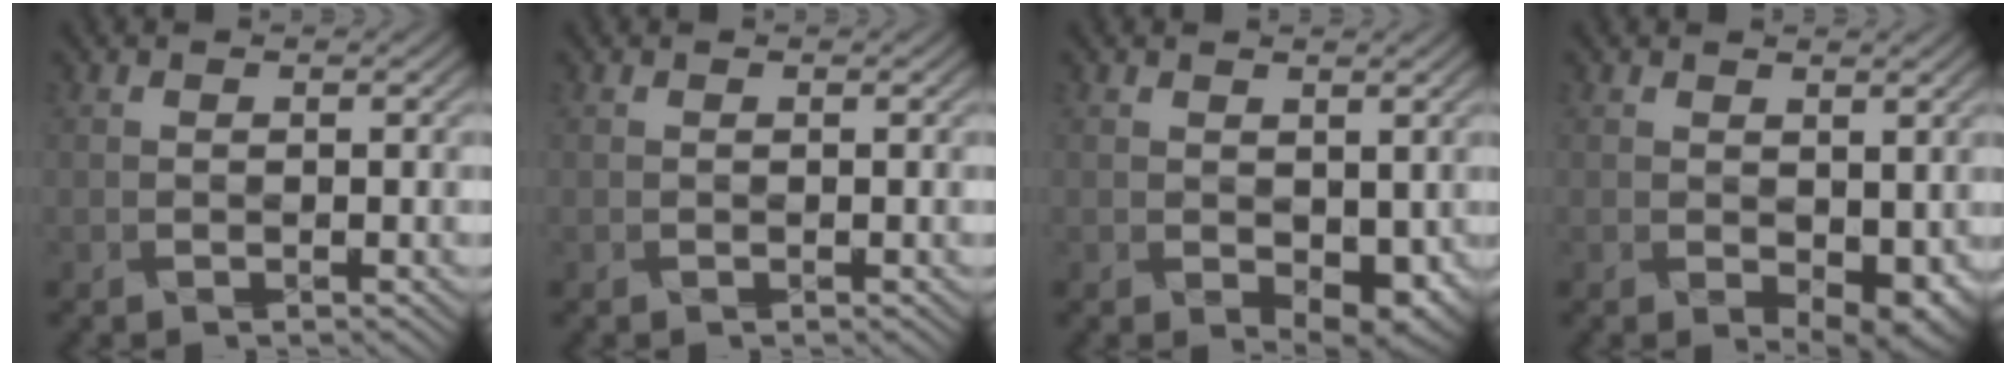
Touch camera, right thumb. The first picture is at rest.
{"total": 0.0}
{"total": 4.1, "force": [-0.4, 2.5, 3.2], "torque": [-0.052, -0.014, 0.010]}
{"total": 4.2, "force": [-0.4, 2.5, 3.4], "torque": [-0.055, -0.013, 0.013]}